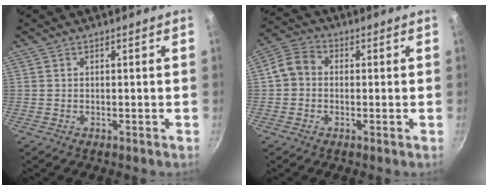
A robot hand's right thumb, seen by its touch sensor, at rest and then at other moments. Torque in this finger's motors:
{"motor_torque": [-0.49, 0.63, 0.37, -0.34, 0.02]}